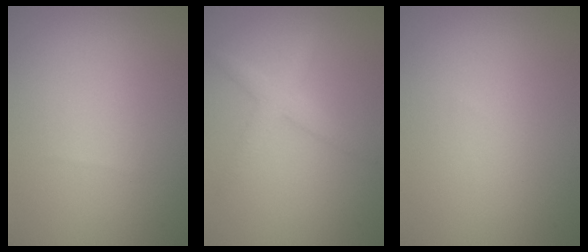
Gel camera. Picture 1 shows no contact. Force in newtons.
{"total": 2.4, "press": 2.4, "slide": 0.0}
{"total": 0.0}